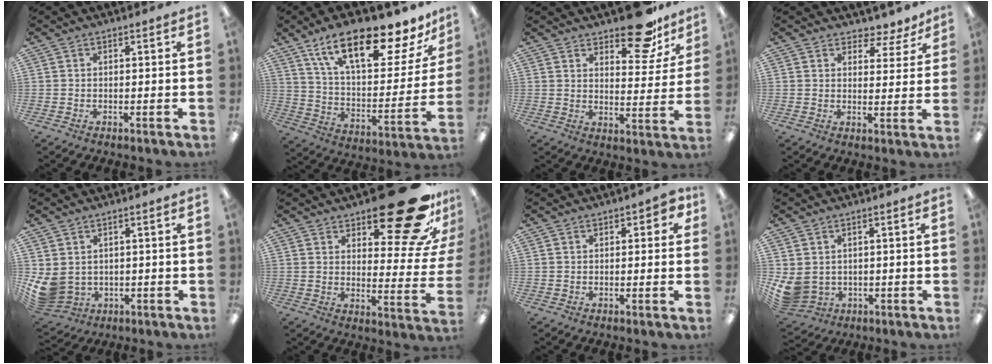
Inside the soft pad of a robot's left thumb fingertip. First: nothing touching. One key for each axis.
{"total": 22.6, "fx": 15.6, "fy": 7.5, "fz": 14.5, "tx": -0.238, "ty": -0.094, "tz": 0.260}
{"total": 14.3, "fx": 10.8, "fy": 6.1, "fz": 7.2, "tx": -0.075, "ty": -0.075, "tz": 0.184}
{"total": 4.3, "fx": 3.6, "fy": 2.2, "fz": 0.8, "tx": 0.002, "ty": -0.029, "tz": 0.061}
{"total": 5.8, "fx": 0.7, "fy": 5.1, "fz": 2.6, "tx": -0.080, "ty": -0.013, "tz": 0.017}
{"total": 25.0, "fx": 16.4, "fy": 9.7, "fz": 16.1, "tx": -0.182, "ty": -0.108, "tz": 0.264}
{"total": 3.3, "fx": 1.2, "fy": 1.8, "fz": 2.6, "tx": -0.026, "ty": -0.001, "tz": 0.015}
{"total": 5.2, "fx": 0.4, "fy": 4.8, "fz": 2.1, "tx": -0.072, "ty": -0.010, "tz": 0.010}